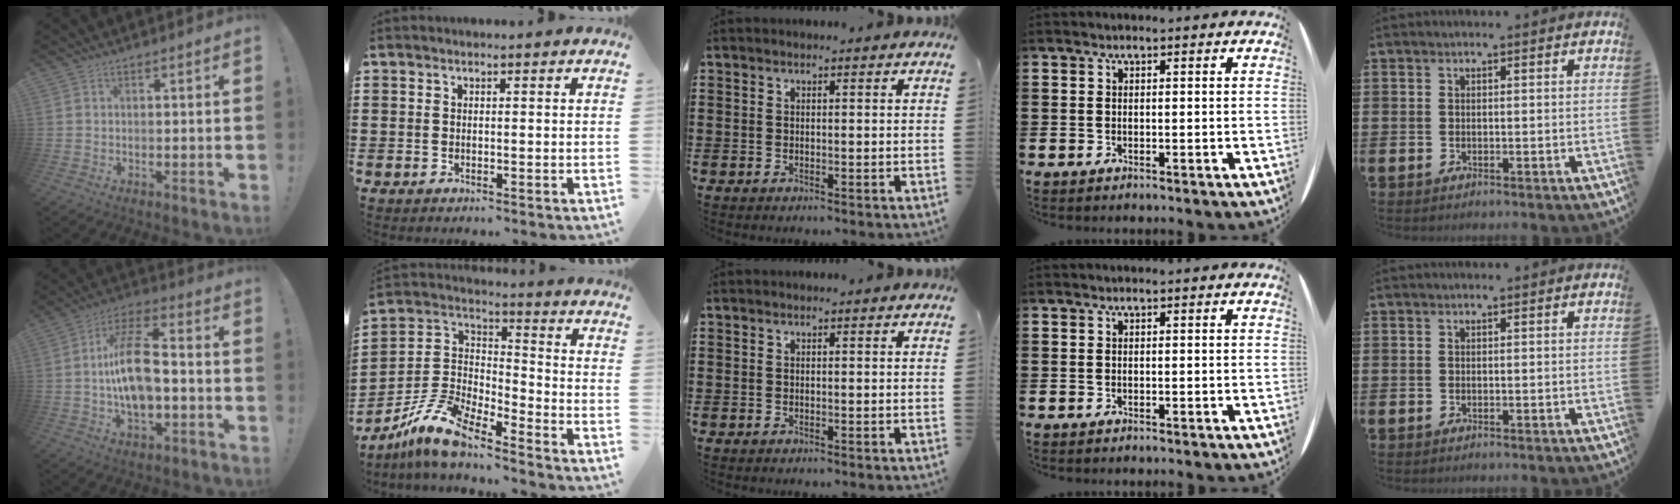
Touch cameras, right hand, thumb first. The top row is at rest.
{"thumb": {"total": 14.9, "force": [-1.2, 7.8, 12.6], "torque": [-0.228, 0.013, -0.024]}, "index": {"total": 9.8, "force": [-8.3, 2.0, 4.9], "torque": [-0.128, 0.004, -0.171]}}